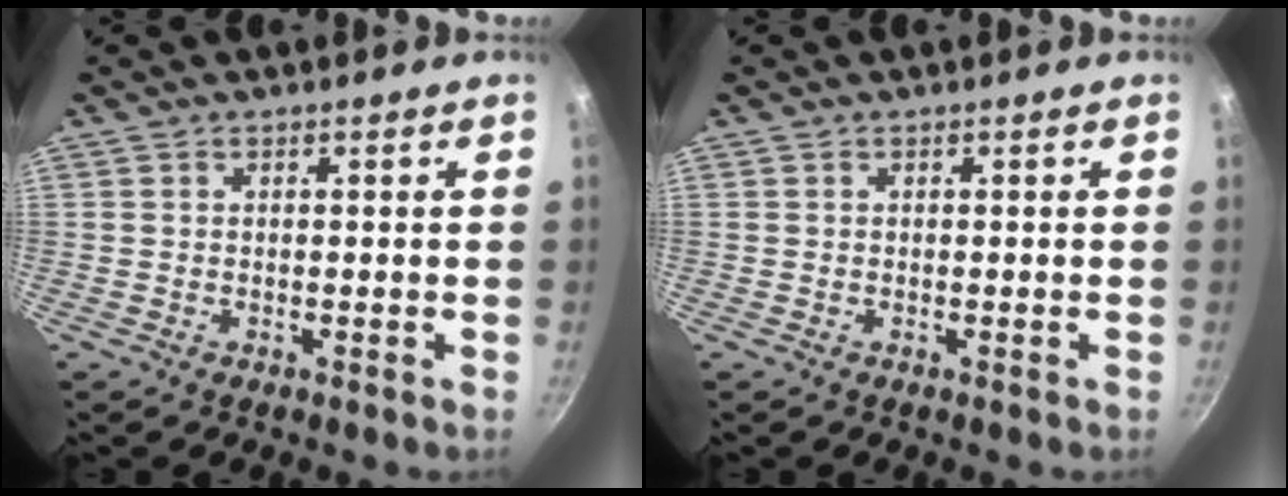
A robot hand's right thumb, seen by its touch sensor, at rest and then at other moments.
{"total": 0.0}